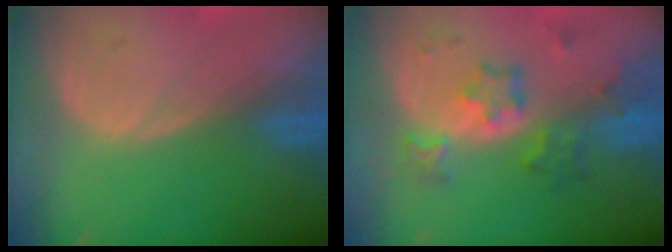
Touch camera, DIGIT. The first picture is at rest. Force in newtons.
{"total": 6.3, "press": 6.3, "slide": 0.5}